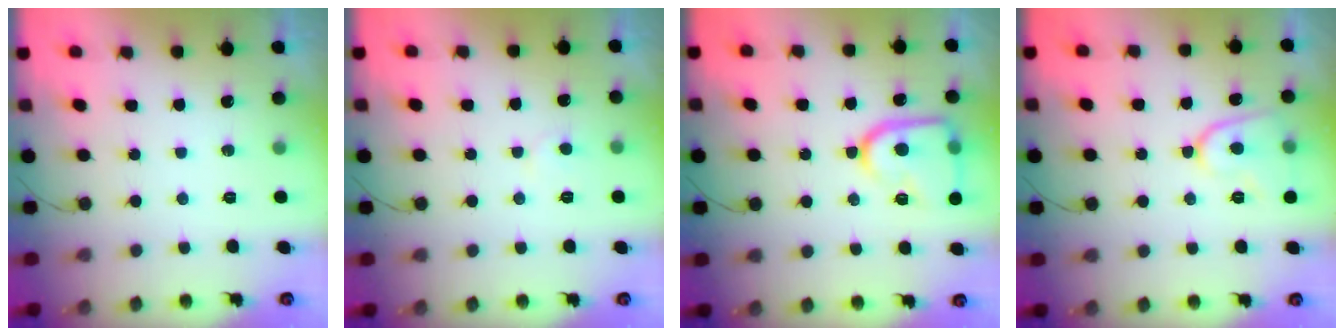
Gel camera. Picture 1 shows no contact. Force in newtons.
{"total": 2.8, "press": 2.8, "slide": 0.1}
{"total": 14.8, "press": 14.7, "slide": 1.2}
{"total": 10.4, "press": 10.4, "slide": 1.1}